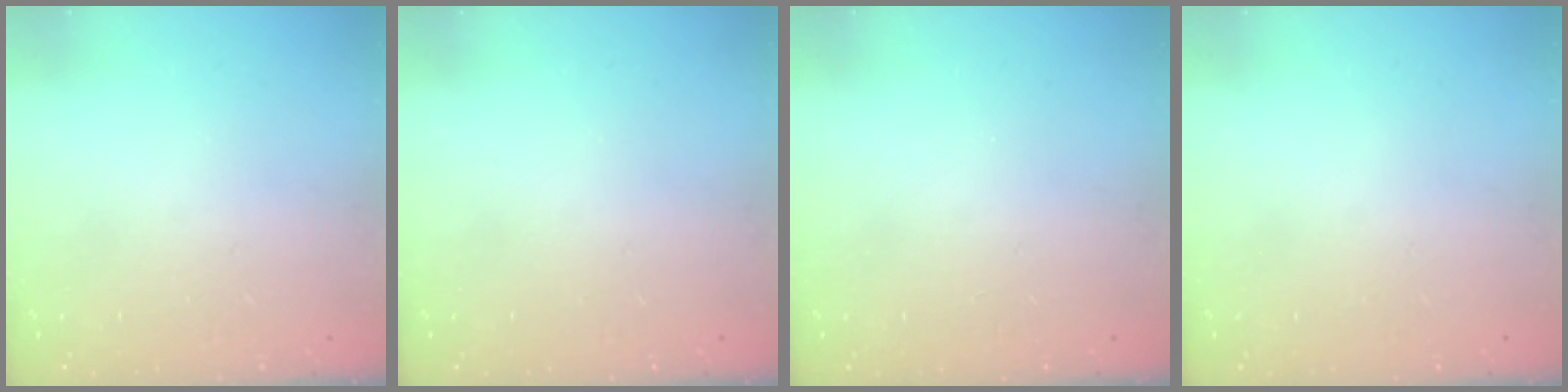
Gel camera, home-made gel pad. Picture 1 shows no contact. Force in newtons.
{"total": 0.0}
{"total": 0.0}
{"total": 0.0}